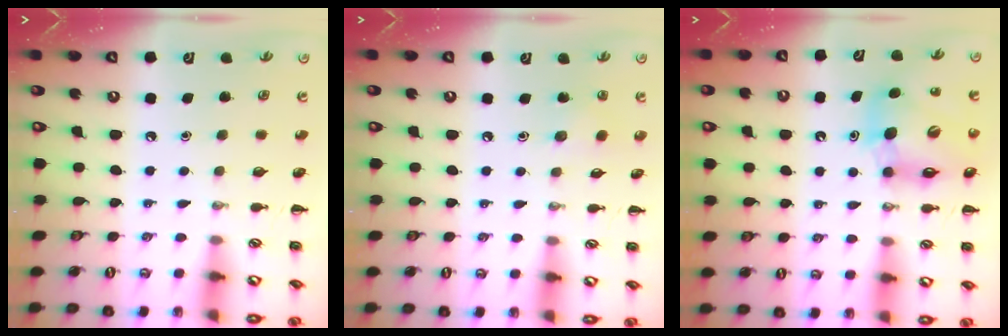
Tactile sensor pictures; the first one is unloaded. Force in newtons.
{"total": 3.6, "press": 3.4, "slide": 1.2}
{"total": 11.6, "press": 11.1, "slide": 3.2}